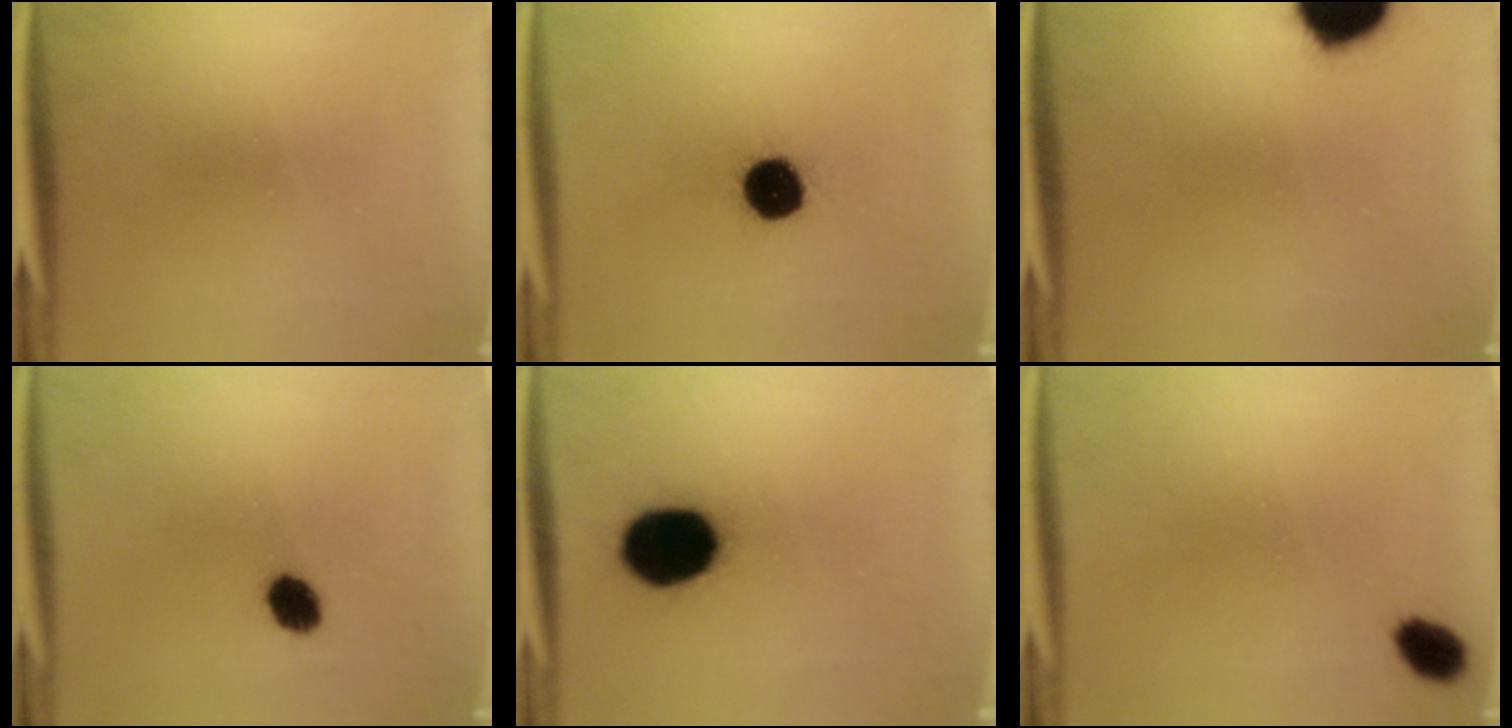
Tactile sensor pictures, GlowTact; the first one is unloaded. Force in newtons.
{"total": 11.4}
{"total": 19.7}
{"total": 4.9}
{"total": 16.7}
{"total": 4.3}